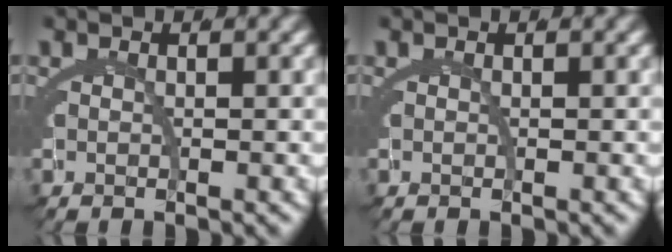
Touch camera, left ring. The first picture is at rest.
{"total": 0.0}